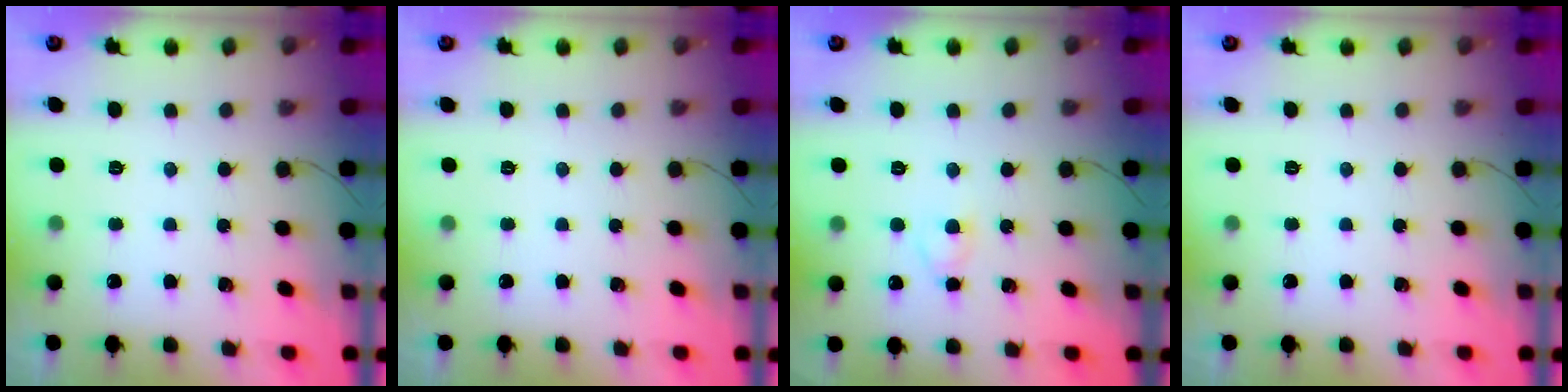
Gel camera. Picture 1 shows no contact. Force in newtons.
{"total": 0.0}
{"total": 2.8, "press": 2.6, "slide": 1.1}
{"total": 0.0}